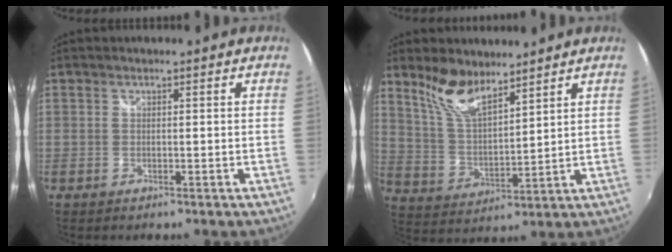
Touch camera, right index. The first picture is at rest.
{"total": 9.2, "force": [7.5, 2.8, 4.7], "torque": [-0.094, -0.002, 0.152]}